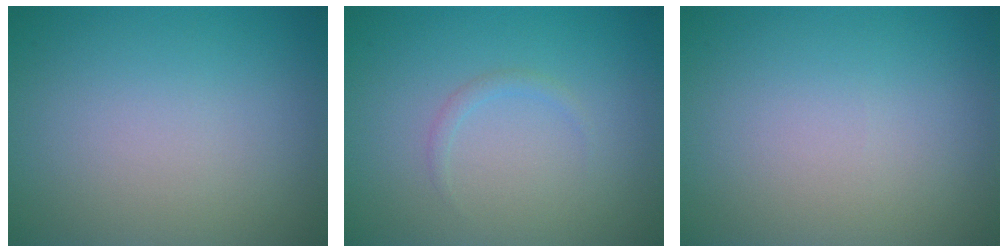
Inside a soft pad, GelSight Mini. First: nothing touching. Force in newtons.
{"total": 0.8, "press": 0.8, "slide": 0.1}
{"total": 0.0}